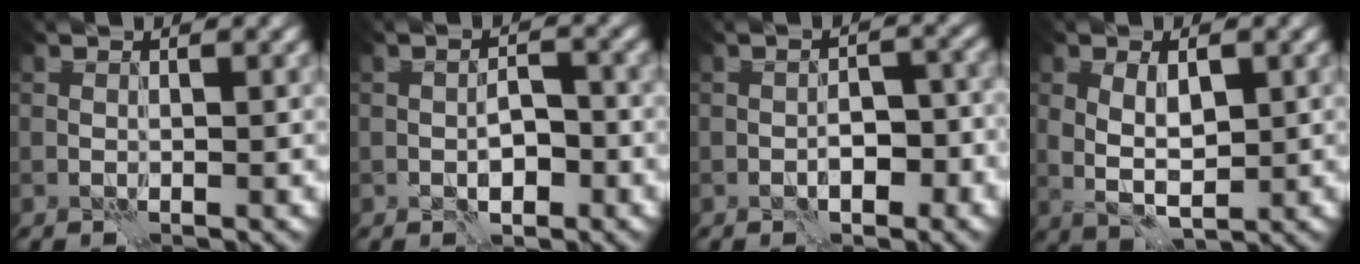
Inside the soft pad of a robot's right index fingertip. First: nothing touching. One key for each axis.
{"total": 2.7, "fx": -1.1, "fy": 1.3, "fz": 2.1, "tx": -0.031, "ty": 0.003, "tz": -0.019}
{"total": 3.3, "fx": -1.5, "fy": 1.5, "fz": 2.6, "tx": -0.031, "ty": 0.009, "tz": -0.023}
{"total": 3.8, "fx": 0.6, "fy": 2.0, "fz": 3.2, "tx": -0.063, "ty": -0.003, "tz": 0.014}